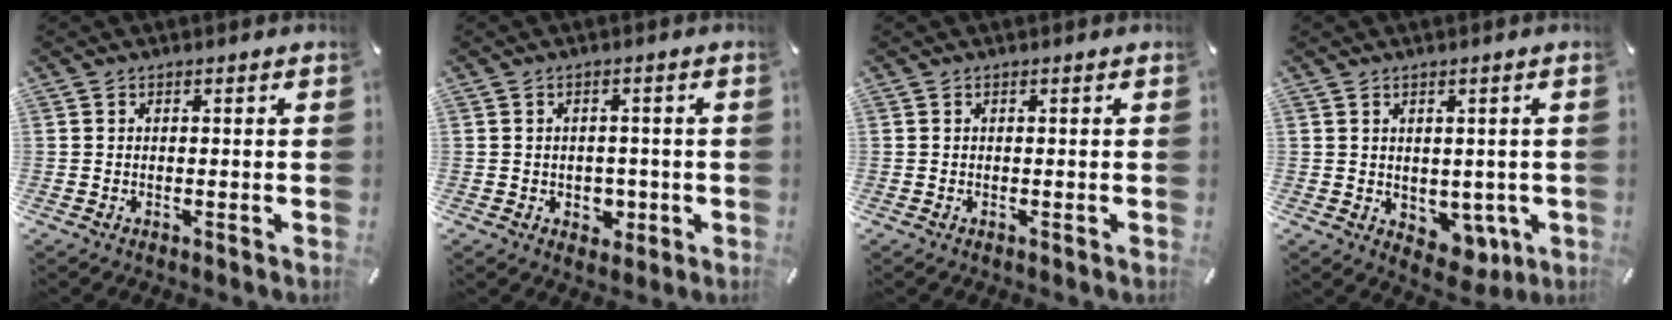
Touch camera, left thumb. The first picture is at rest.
{"total": 3.6, "force": [-0.6, 3.2, 1.5], "torque": [-0.011, -0.003, -0.015]}
{"total": 0.0}
{"total": 4.3, "force": [1.0, 3.9, 1.7], "torque": [-0.006, -0.008, 0.019]}